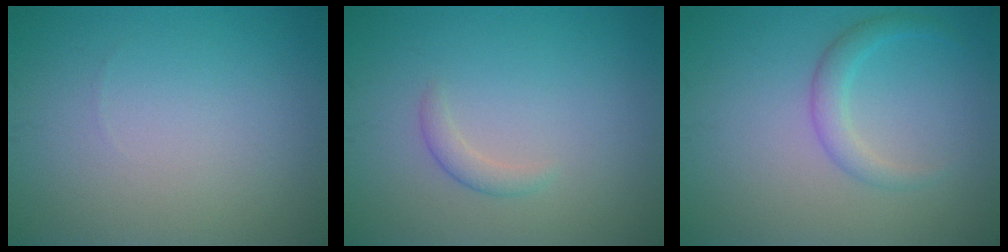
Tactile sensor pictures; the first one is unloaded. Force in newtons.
{"total": 1.3, "press": 1.3, "slide": 0.0}
{"total": 2.1, "press": 2.1, "slide": 0.1}